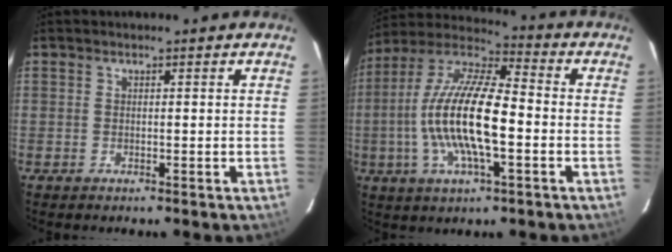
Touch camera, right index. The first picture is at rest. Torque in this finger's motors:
{"motor_torque": [1.34, -0.80, 1.05, 0.21]}